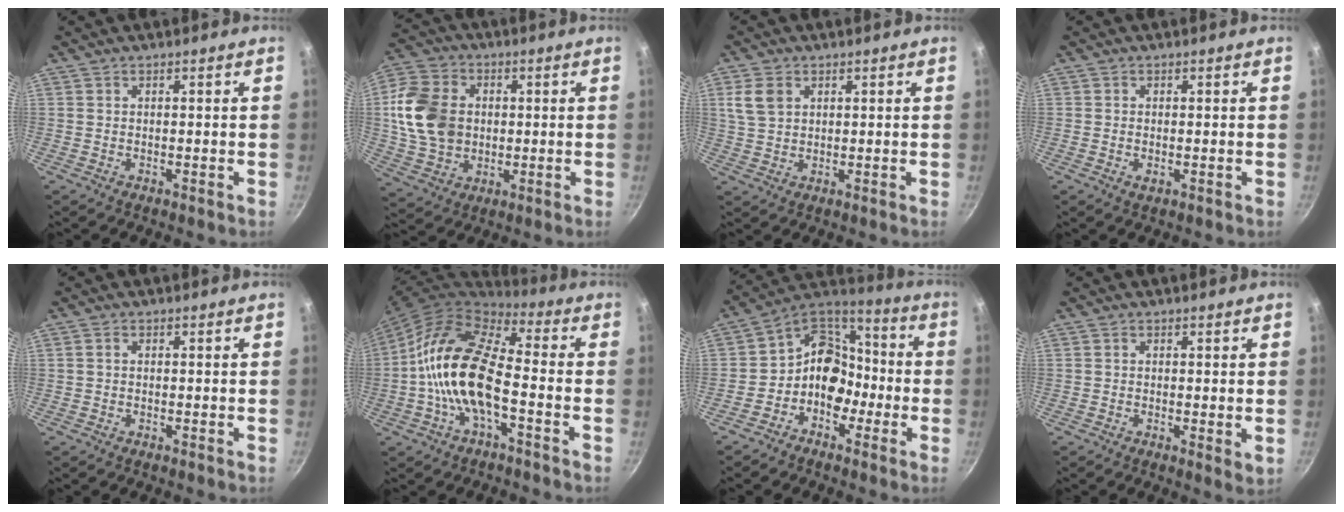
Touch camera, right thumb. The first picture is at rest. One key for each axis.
{"total": 15.1, "fx": 1.2, "fy": 11.9, "fz": 9.3, "tx": -0.159, "ty": 0.008, "tz": 0.023}
{"total": 5.4, "fx": 1.9, "fy": 3.8, "fz": 3.2, "tx": -0.055, "ty": 0.001, "tz": 0.039}
{"total": 1.1, "fx": -0.2, "fy": 0.6, "fz": 0.8, "tx": -0.016, "ty": -0.001, "tz": -0.004}
{"total": 0.7, "fx": 0.1, "fy": 0.6, "fz": 0.4, "tx": -0.007, "ty": 0.004, "tz": 0.000}
{"total": 16.8, "fx": -3.1, "fy": 7.7, "fz": 14.6, "tx": -0.262, "ty": 0.039, "tz": -0.076}
{"total": 12.1, "fx": -3.7, "fy": 9.8, "fz": 6.0, "tx": -0.038, "ty": 0.062, "tz": -0.085}
{"total": 2.1, "fx": 0.4, "fy": 0.8, "fz": 1.9, "tx": -0.027, "ty": -0.007, "tz": 0.003}